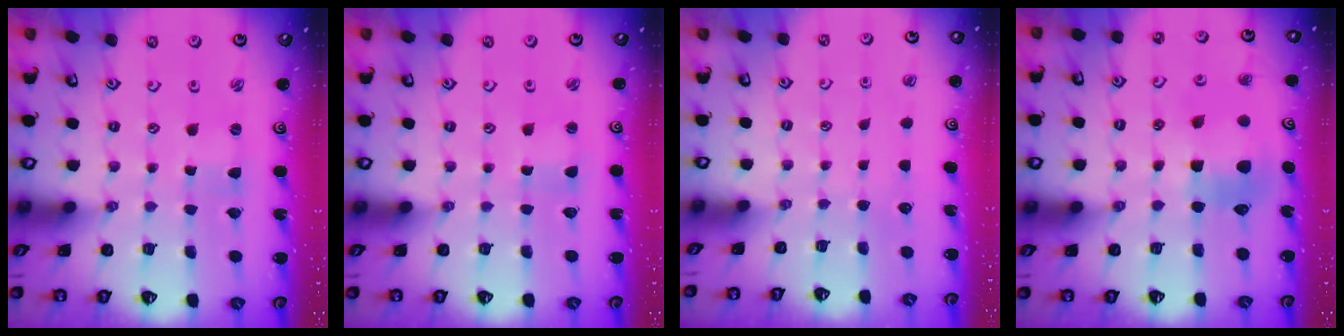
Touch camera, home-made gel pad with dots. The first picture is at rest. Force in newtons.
{"total": 1.0, "press": 1.0, "slide": 0.0}
{"total": 0.0}
{"total": 10.0, "press": 9.9, "slide": 1.3}